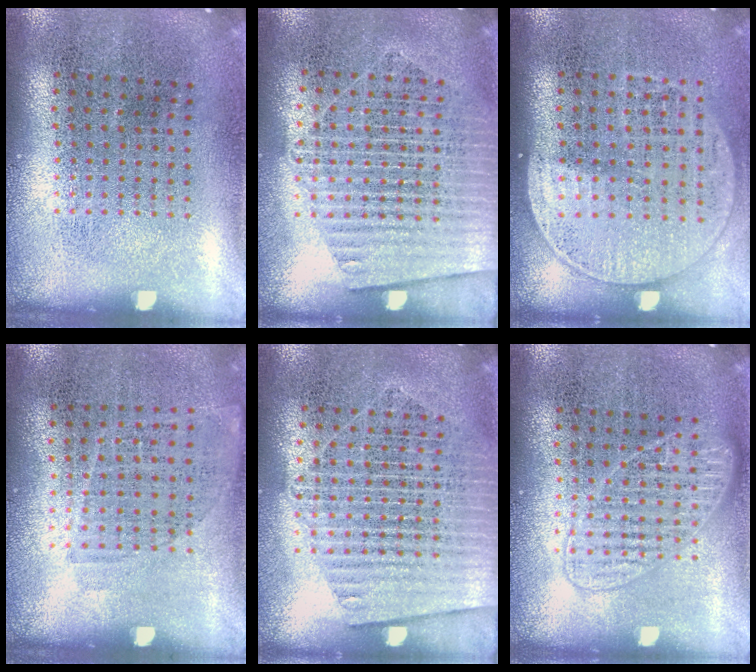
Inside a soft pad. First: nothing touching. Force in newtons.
{"total": 1.6, "press": 1.5, "slide": 0.7}
{"total": 1.5, "press": 1.4, "slide": 0.6}
{"total": 0.9, "press": 0.8, "slide": 0.5}
{"total": 1.6, "press": 1.5, "slide": 0.7}
{"total": 2.4, "press": 2.3, "slide": 0.4}